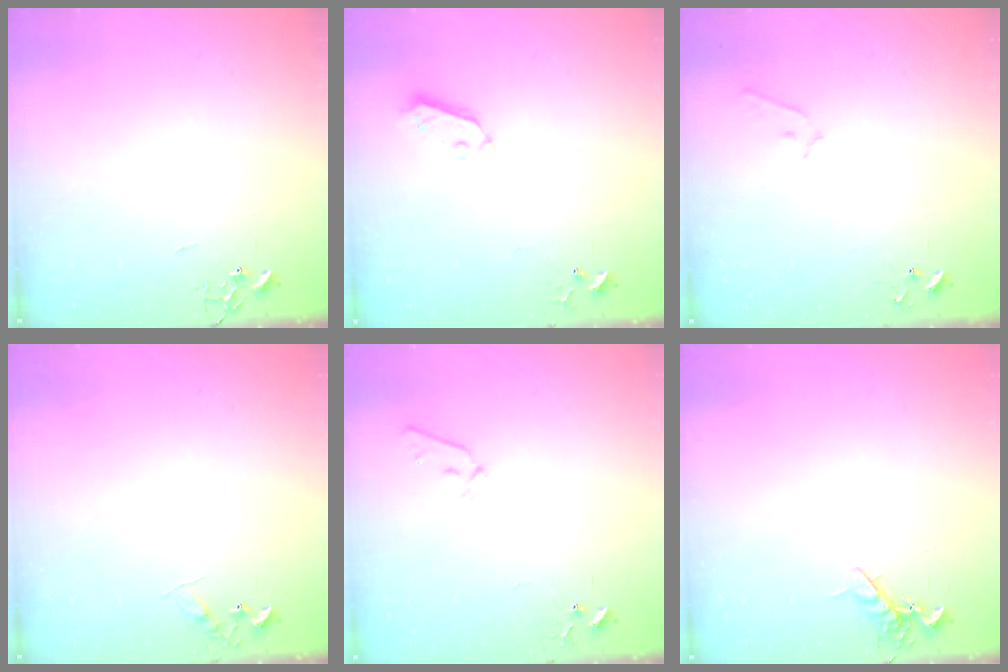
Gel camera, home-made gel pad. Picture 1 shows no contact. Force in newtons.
{"total": 6.4, "press": 6.4, "slide": 0.6}
{"total": 5.3, "press": 5.3, "slide": 0.4}
{"total": 7.0, "press": 7.0, "slide": 0.8}
{"total": 7.2, "press": 7.2, "slide": 0.5}
{"total": 7.7, "press": 7.7, "slide": 1.1}